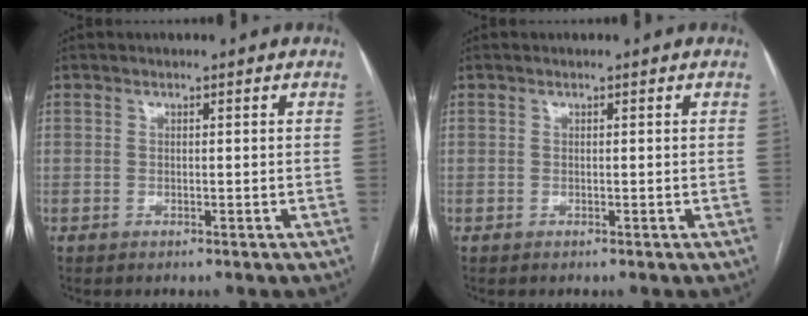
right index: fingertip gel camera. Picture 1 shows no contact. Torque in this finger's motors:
{"motor_torque": [0.00, 0.00, 0.00, 0.00]}